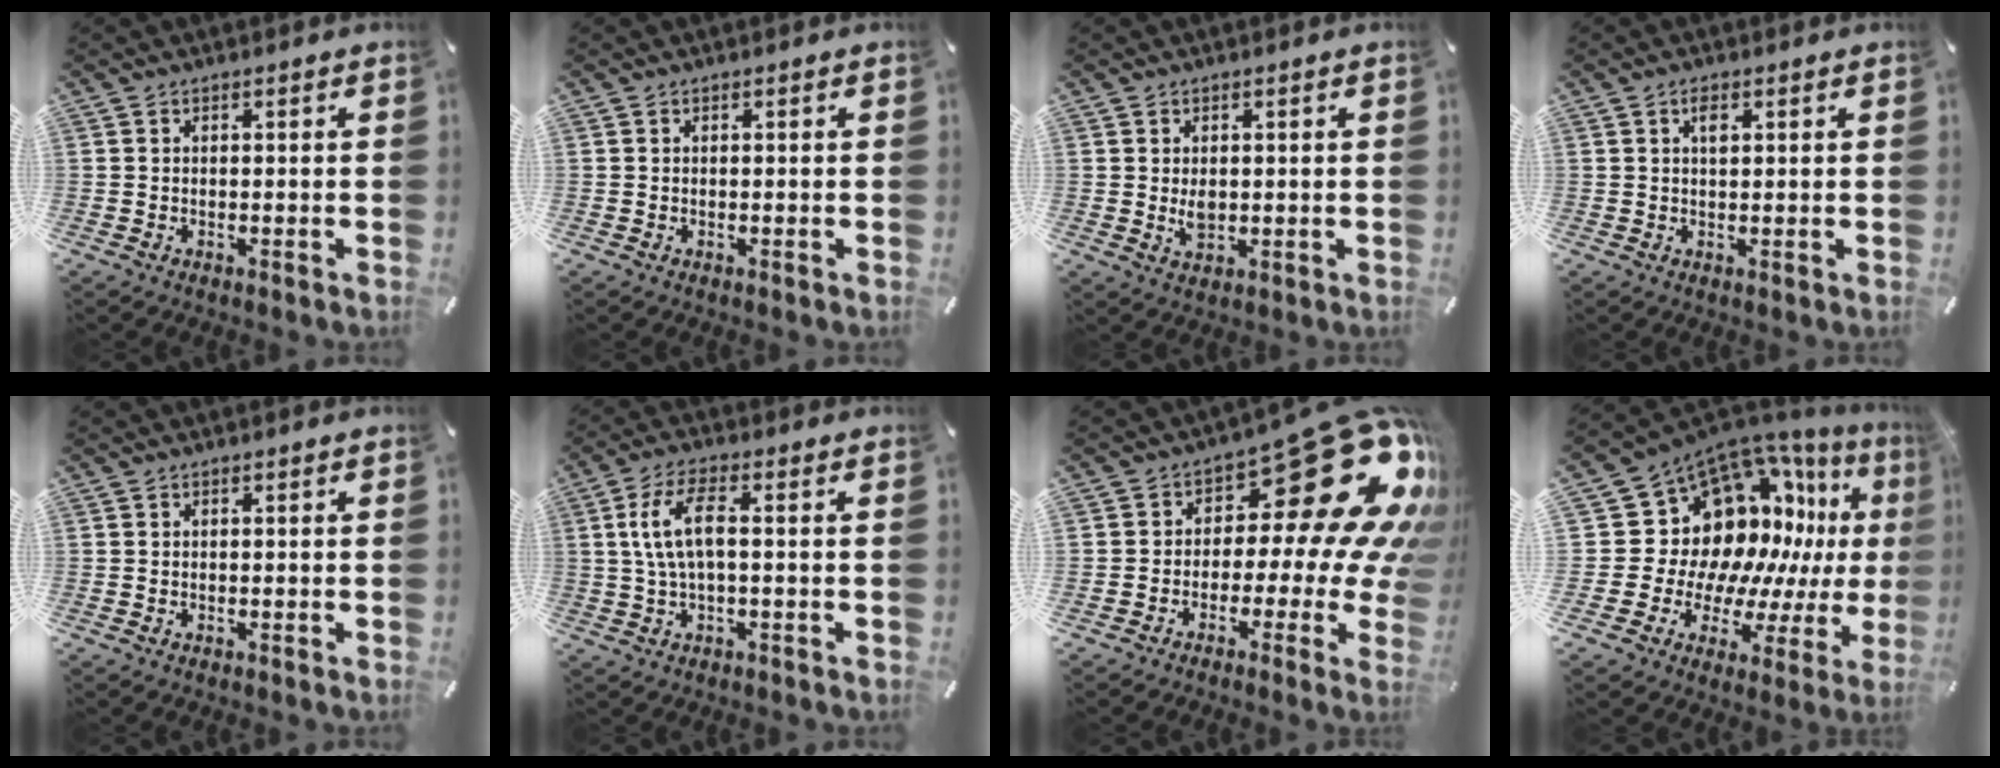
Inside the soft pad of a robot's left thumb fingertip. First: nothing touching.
{"total": 0.0}
{"total": 3.1, "force": [0.1, 2.2, 2.1], "torque": [-0.040, -0.003, -0.001]}
{"total": 2.0, "force": [0.8, 1.0, 1.6], "torque": [-0.035, 0.005, 0.013]}
{"total": 0.0}
{"total": 8.9, "force": [1.0, 3.5, 8.1], "torque": [-0.177, 0.000, 0.011]}
{"total": 26.6, "force": [10.2, 12.5, 21.2], "torque": [-0.281, -0.085, 0.185]}
{"total": 17.5, "force": [6.3, 13.8, 8.7], "torque": [-0.131, -0.101, 0.141]}